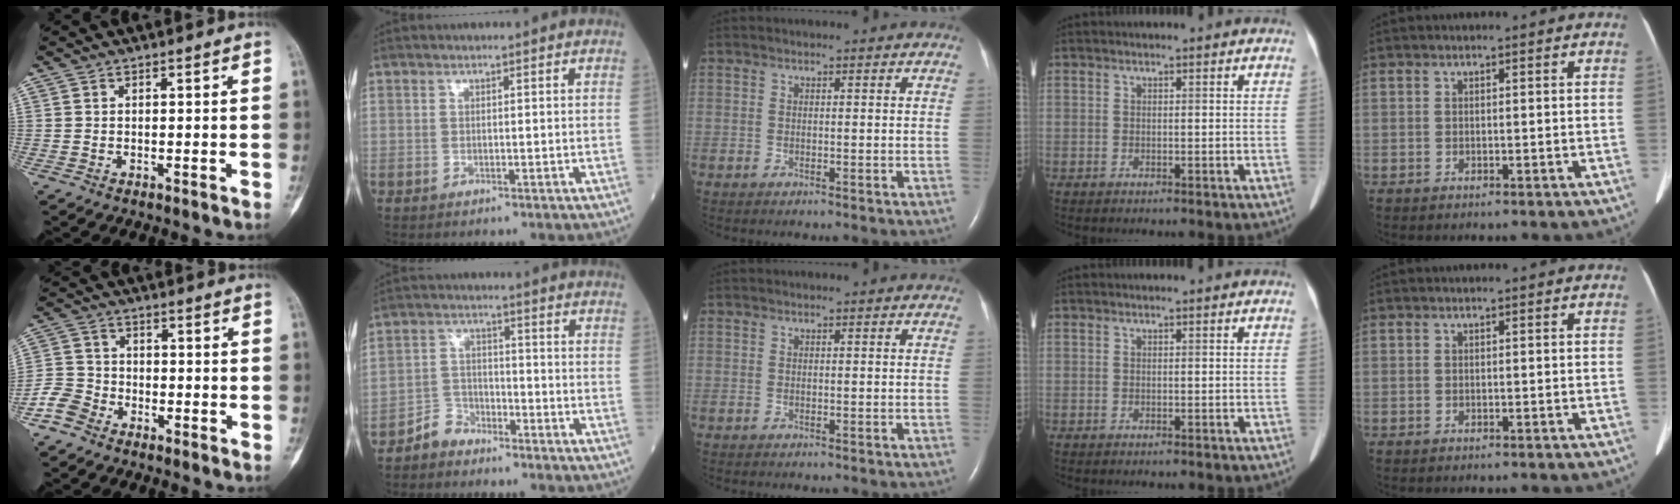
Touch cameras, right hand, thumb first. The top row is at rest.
{"thumb": {"total": 5.1, "force": [-3.6, 3.5, 0.9], "torque": [-0.006, 0.017, -0.084]}, "index": {"total": 4.2, "force": [-3.5, 2.3, 0.0], "torque": [0.002, 0.007, -0.068]}}